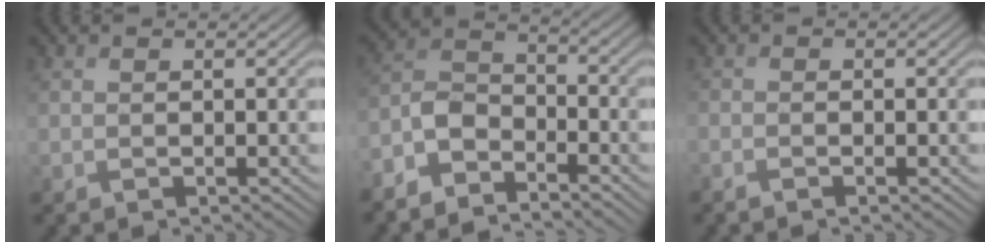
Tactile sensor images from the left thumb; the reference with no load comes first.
{"total": 6.1, "force": [-4.9, 2.5, 2.6], "torque": [-0.052, 0.001, -0.114]}
{"total": 1.1, "force": [-0.9, 0.3, 0.6], "torque": [-0.015, -0.004, -0.021]}